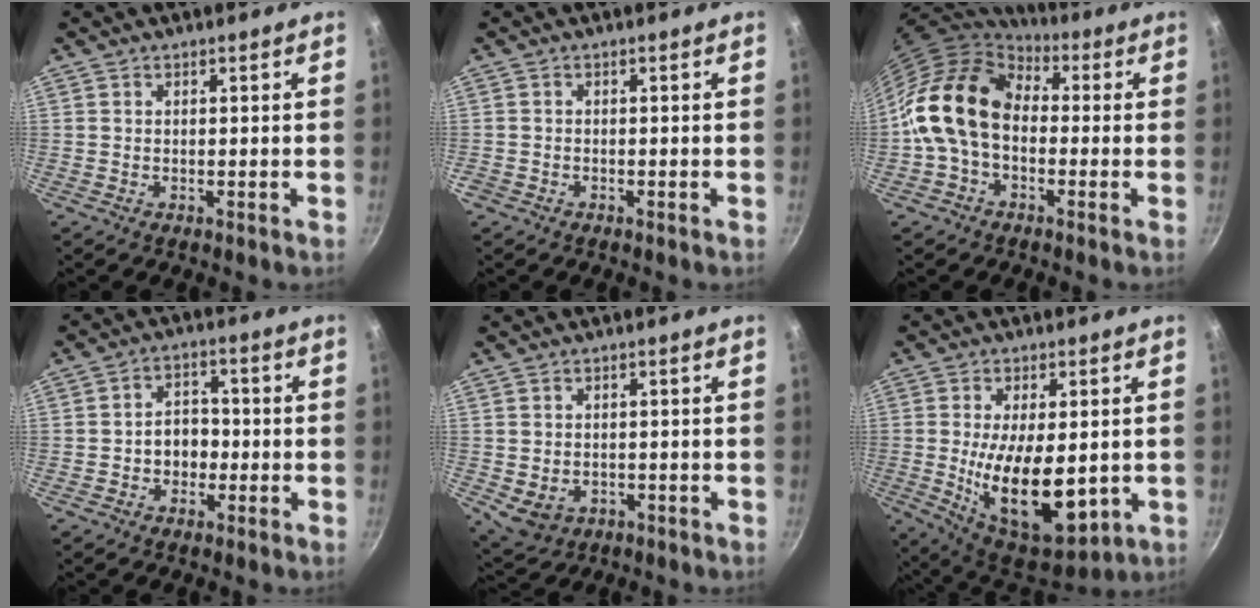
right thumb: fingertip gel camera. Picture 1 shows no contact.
{"total": 1.0, "force": [-0.7, 0.8, 0.2], "torque": [-0.014, 0.006, -0.013]}
{"total": 15.7, "force": [-0.4, 11.3, 11.0], "torque": [-0.174, 0.037, -0.025]}
{"total": 5.8, "force": [-1.2, 4.6, 3.3], "torque": [-0.015, 0.016, -0.022]}
{"total": 5.5, "force": [-1.2, 4.3, 3.1], "torque": [-0.039, 0.000, -0.005]}
{"total": 18.3, "force": [-2.1, 9.2, 15.7], "torque": [-0.235, -0.017, -0.015]}